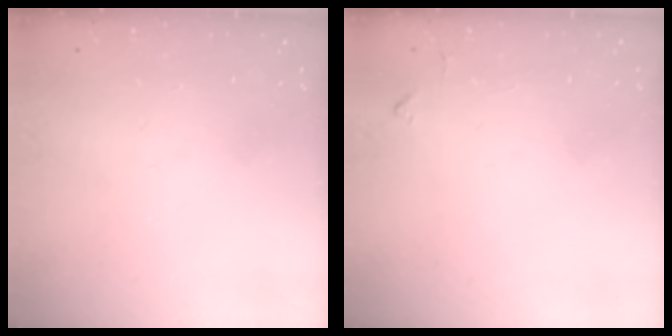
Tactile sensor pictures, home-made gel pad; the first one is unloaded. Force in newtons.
{"total": 4.1, "press": 4.0, "slide": 0.6}